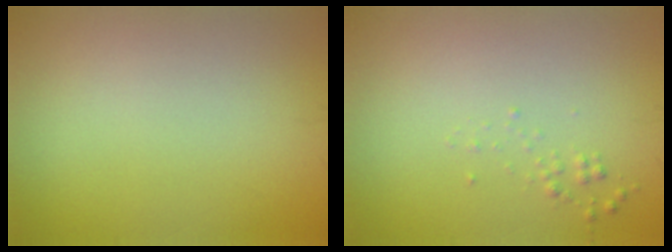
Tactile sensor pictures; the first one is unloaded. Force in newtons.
{"total": 0.6, "press": 0.6, "slide": 0.0}